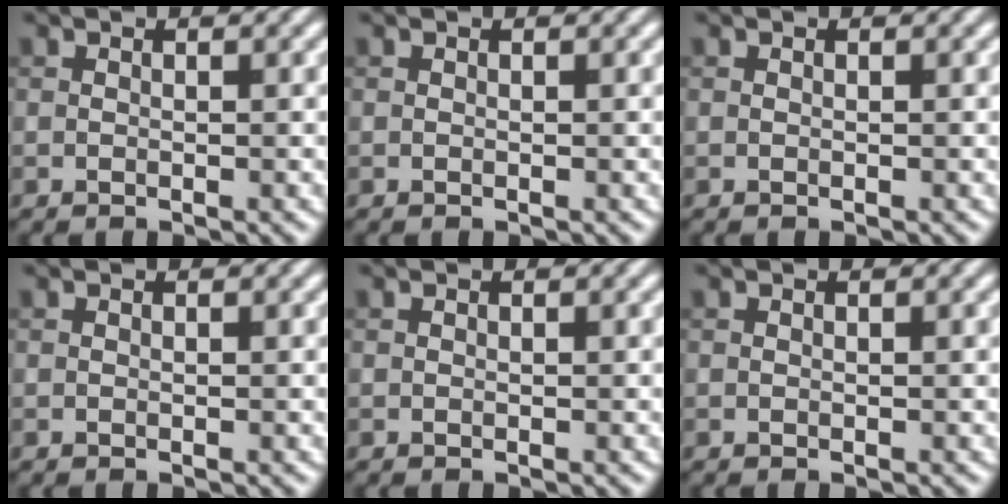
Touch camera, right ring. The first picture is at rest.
{"total": 0.0}
{"total": 0.0}
{"total": 0.0}
{"total": 0.0}
{"total": 0.0}